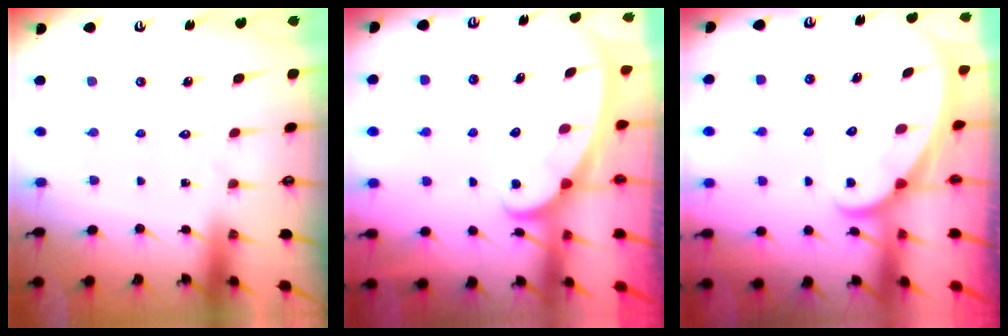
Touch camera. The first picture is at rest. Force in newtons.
{"total": 2.4, "press": 2.4, "slide": 0.3}
{"total": 2.1, "press": 2.1, "slide": 0.0}